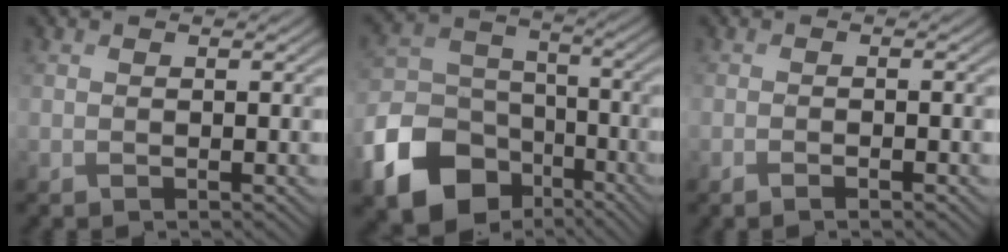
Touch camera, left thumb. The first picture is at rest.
{"total": 15.1, "force": [-8.5, 10.9, 6.1], "torque": [-0.178, -0.039, -0.157]}
{"total": 1.4, "force": [-1.0, -0.1, 1.0], "torque": [-0.011, -0.003, -0.025]}